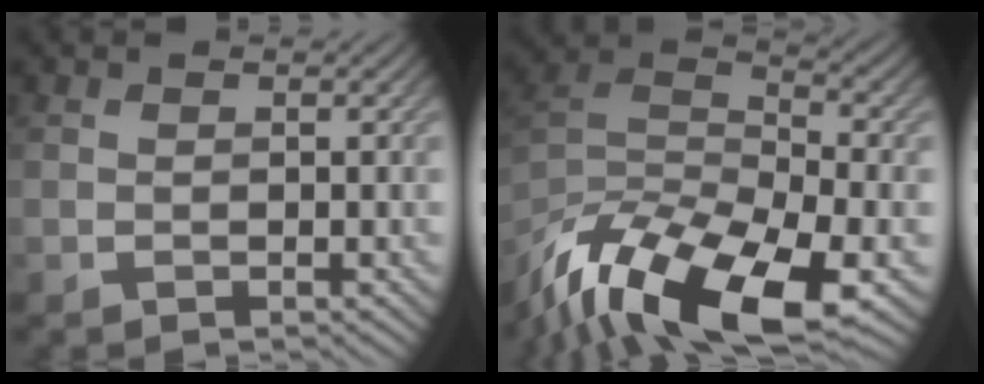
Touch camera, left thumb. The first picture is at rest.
{"total": 16.6, "force": [-10.9, 6.3, 10.9], "torque": [-0.261, -0.022, -0.196]}